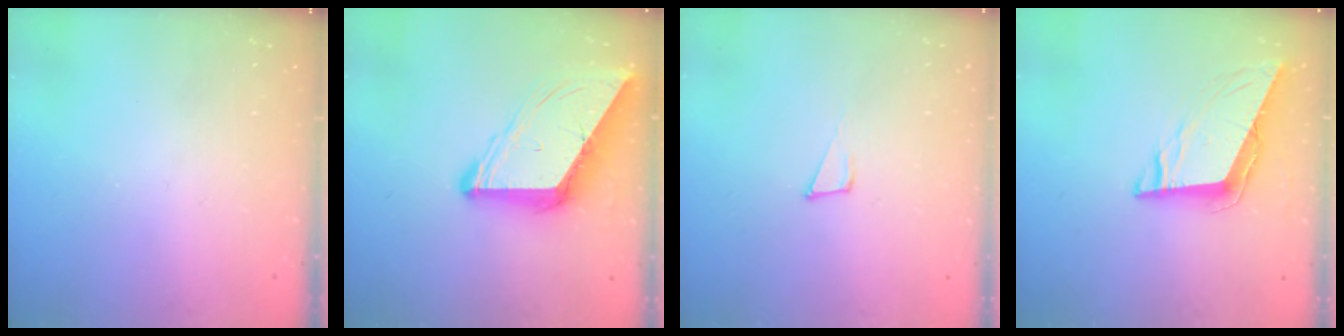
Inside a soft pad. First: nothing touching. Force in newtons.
{"total": 11.4, "press": 11.3, "slide": 1.3}
{"total": 6.3, "press": 6.1, "slide": 1.2}
{"total": 9.0, "press": 8.7, "slide": 2.5}